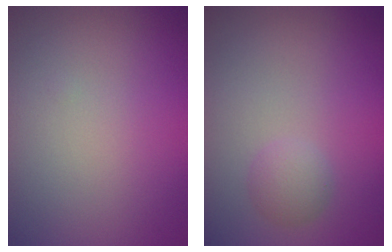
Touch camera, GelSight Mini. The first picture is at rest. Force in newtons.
{"total": 1.7, "press": 1.7, "slide": 0.0}